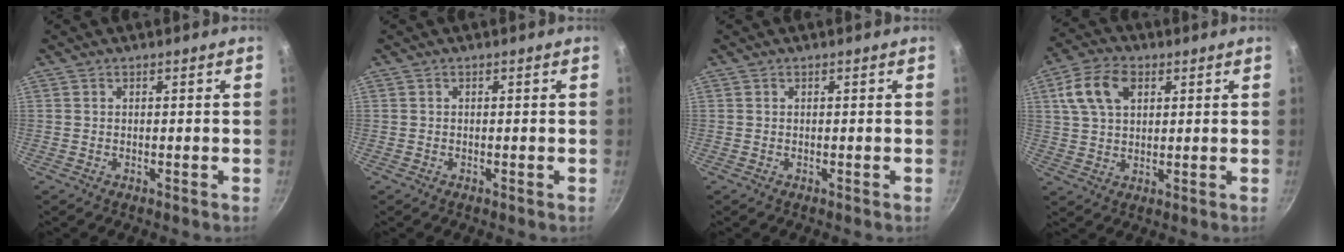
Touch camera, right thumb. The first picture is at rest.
{"total": 0.0}
{"total": 0.0}
{"total": 9.9, "force": [3.5, 6.3, 6.8], "torque": [-0.125, 0.007, 0.063]}